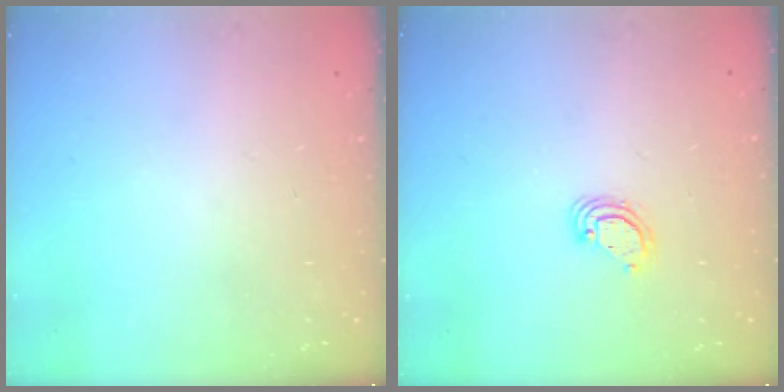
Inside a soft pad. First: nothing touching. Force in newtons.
{"total": 3.9, "press": 3.9, "slide": 0.1}